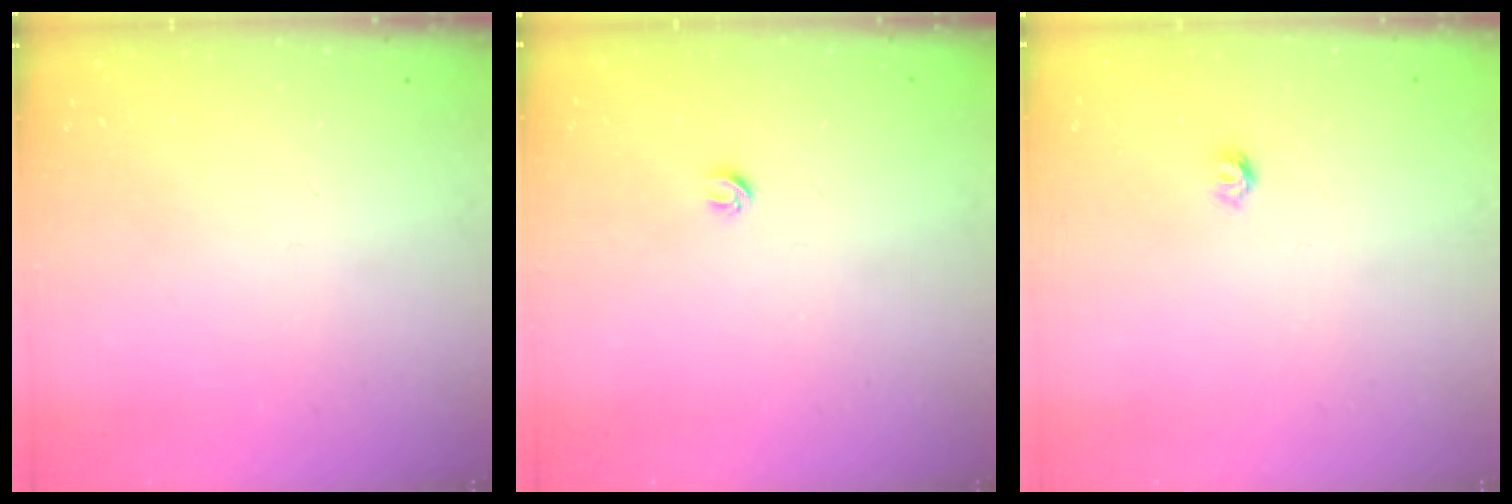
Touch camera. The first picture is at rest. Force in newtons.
{"total": 4.3, "press": 4.3, "slide": 0.4}
{"total": 3.2, "press": 3.2, "slide": 0.3}